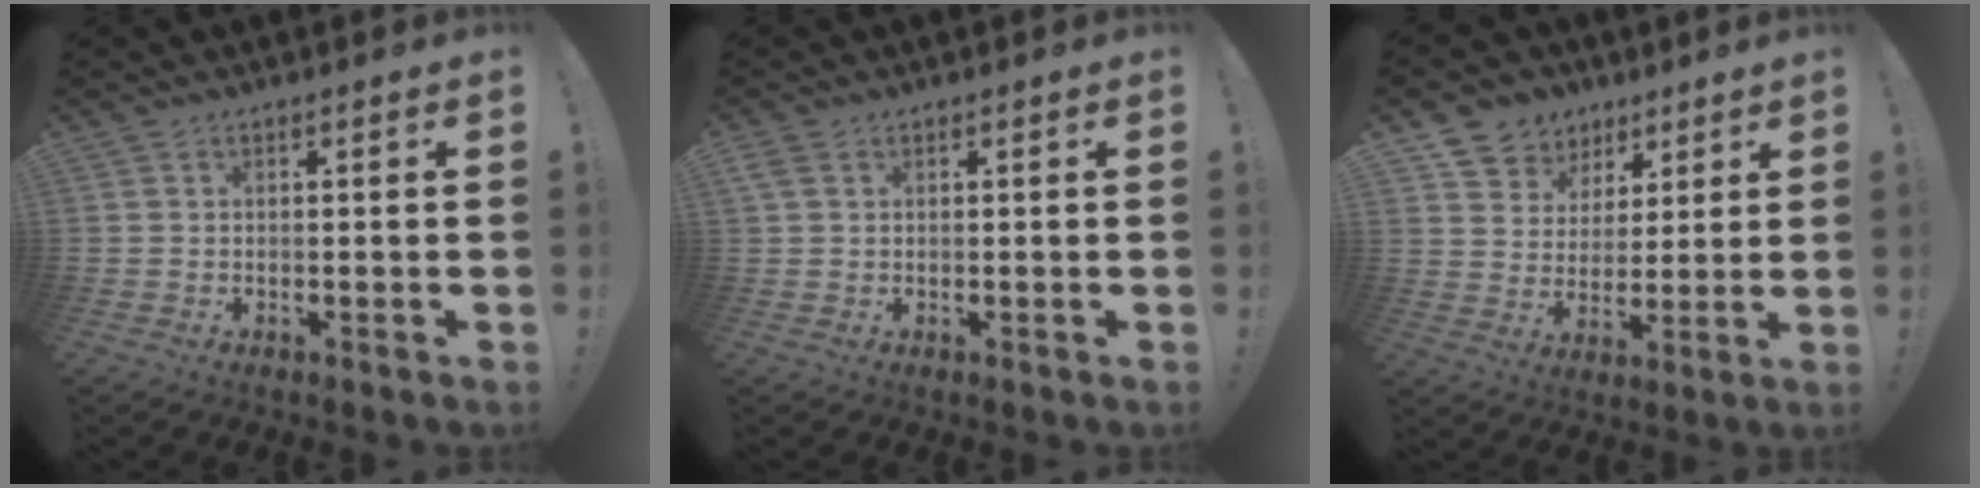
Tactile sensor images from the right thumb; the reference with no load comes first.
{"total": 2.2, "force": [0.9, 1.5, 1.3], "torque": [-0.029, 0.006, 0.019]}
{"total": 9.1, "force": [5.2, 7.4, 1.3], "torque": [-0.025, -0.038, 0.107]}